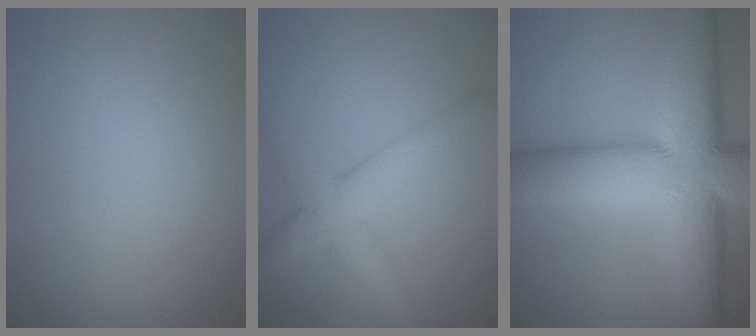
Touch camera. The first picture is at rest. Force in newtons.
{"total": 5.1, "press": 5.1, "slide": 0.1}
{"total": 15.3, "press": 15.3, "slide": 0.8}